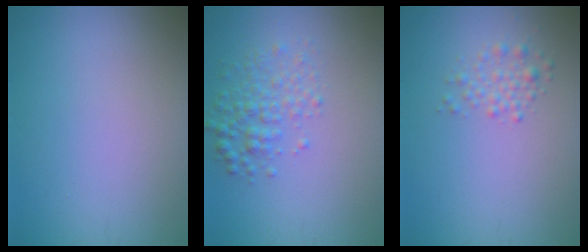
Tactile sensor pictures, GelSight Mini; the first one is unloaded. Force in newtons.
{"total": 2.7, "press": 2.7, "slide": 0.1}
{"total": 1.6, "press": 1.6, "slide": 0.1}